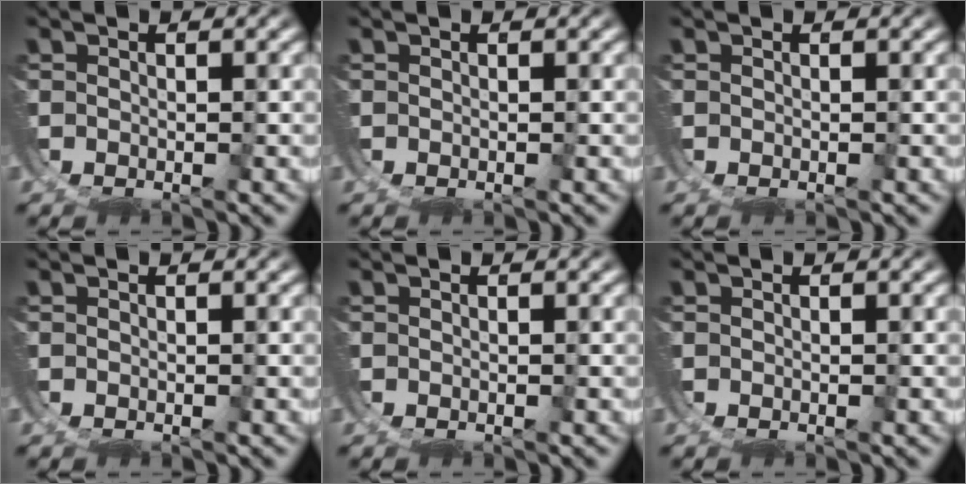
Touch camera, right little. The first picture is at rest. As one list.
[{"total": 0.0}, {"total": 0.0}, {"total": 0.0}, {"total": 0.0}, {"total": 0.0}]